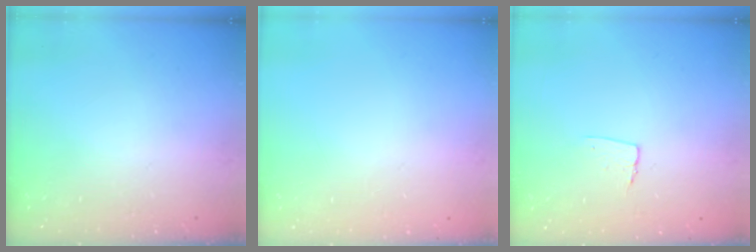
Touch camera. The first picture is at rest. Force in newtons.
{"total": 0.0}
{"total": 5.0, "press": 5.0, "slide": 0.3}